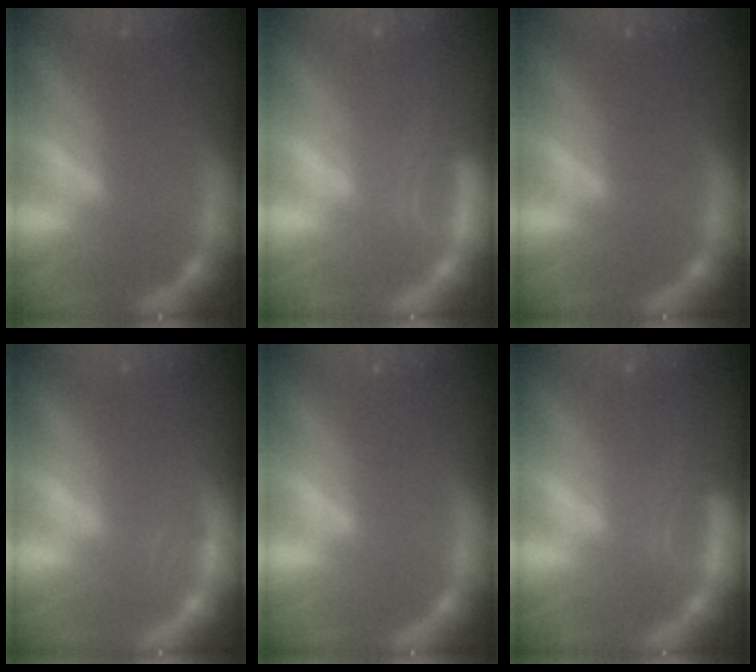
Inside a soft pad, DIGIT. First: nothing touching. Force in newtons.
{"total": 2.5}
{"total": 0.0}
{"total": 0.9}
{"total": 0.0}
{"total": 2.5}